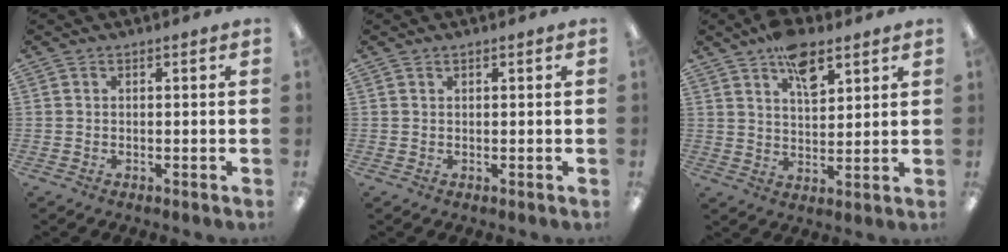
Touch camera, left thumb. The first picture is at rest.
{"total": 0.5, "force": [0.5, 0.2, 0.2], "torque": [-0.004, 0.003, 0.008]}
{"total": 9.6, "force": [5.8, 4.8, 5.9], "torque": [-0.089, -0.026, 0.102]}